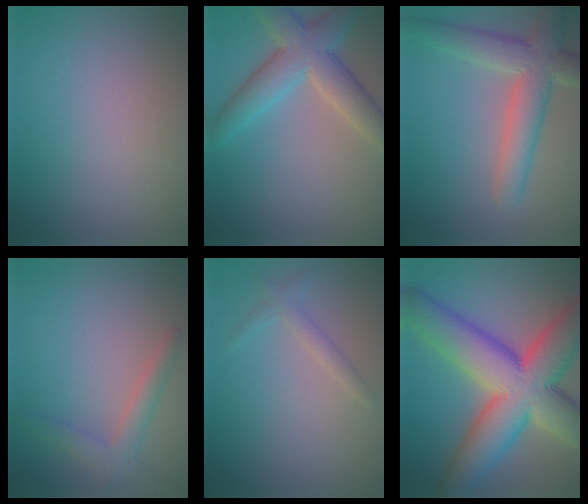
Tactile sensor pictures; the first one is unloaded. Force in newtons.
{"total": 5.9, "press": 5.9, "slide": 0.3}
{"total": 5.8, "press": 5.8, "slide": 0.4}
{"total": 2.6, "press": 2.6, "slide": 0.0}
{"total": 1.3, "press": 1.3, "slide": 0.0}
{"total": 14.3, "press": 14.2, "slide": 0.6}